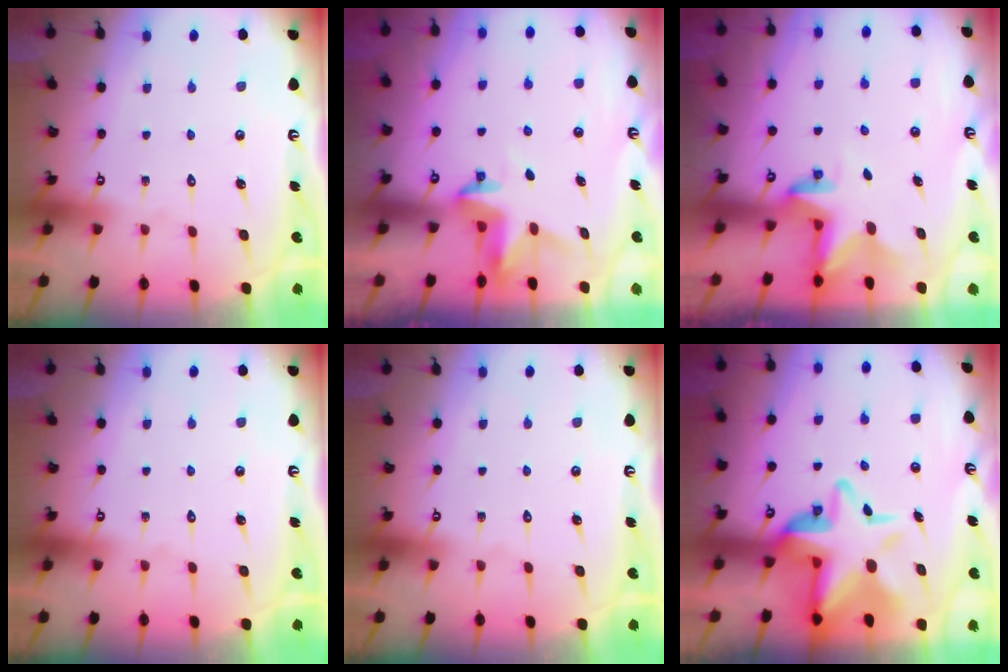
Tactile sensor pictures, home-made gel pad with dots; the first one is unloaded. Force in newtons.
{"total": 3.8, "press": 3.8, "slide": 0.3}
{"total": 2.9, "press": 2.9, "slide": 0.2}
{"total": 0.0}
{"total": 0.0}
{"total": 13.6, "press": 13.5, "slide": 2.3}